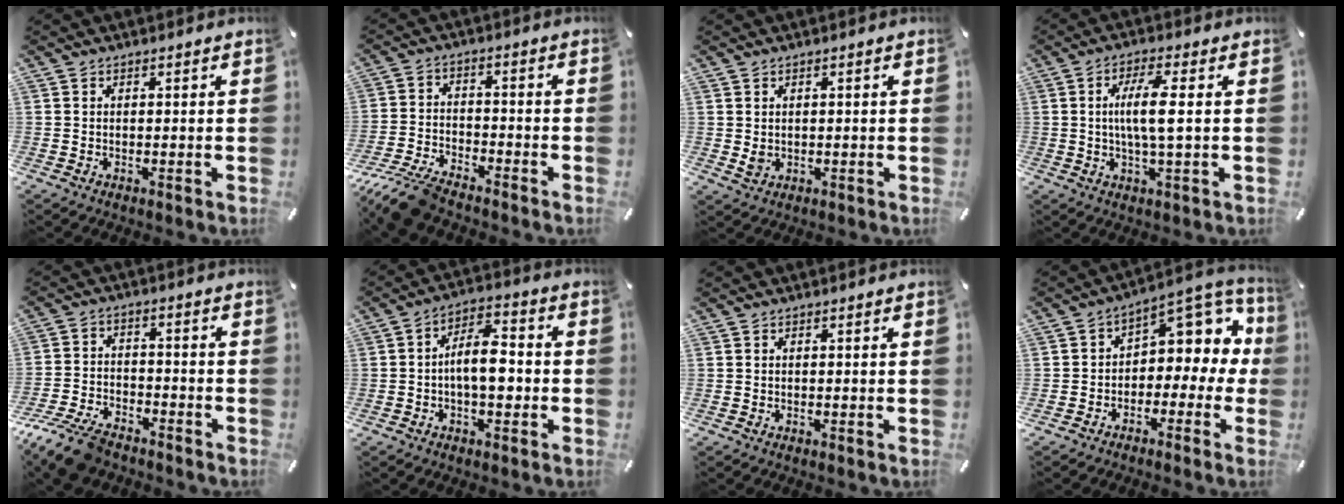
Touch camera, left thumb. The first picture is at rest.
{"total": 10.3, "force": [-8.9, 2.7, 4.3], "torque": [-0.090, 0.037, -0.175]}
{"total": 1.8, "force": [0.0, 1.6, 0.9], "torque": [-0.017, 0.001, 0.001]}
{"total": 8.1, "force": [0.7, 1.2, 8.0], "torque": [-0.156, -0.002, 0.005]}
{"total": 10.2, "force": [-8.2, 3.9, 4.6], "torque": [-0.091, 0.040, -0.156]}
{"total": 9.8, "force": [-1.9, 4.8, 8.3], "torque": [-0.143, 0.015, -0.032]}
{"total": 0.0}
{"total": 8.6, "force": [3.3, 6.0, 5.1], "torque": [-0.070, -0.029, 0.059]}